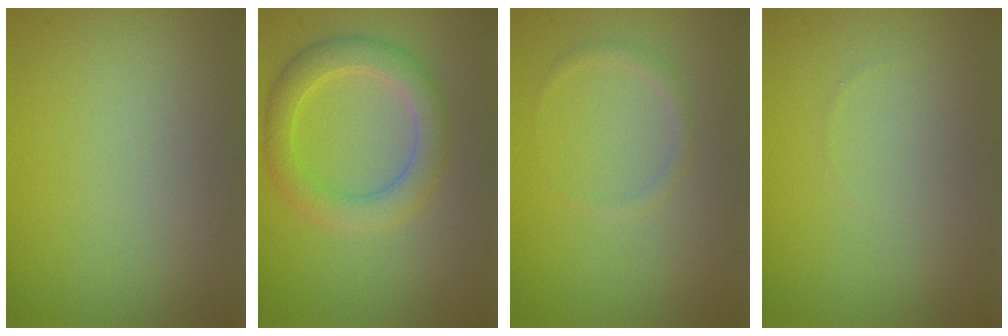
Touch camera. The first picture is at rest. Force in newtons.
{"total": 4.1, "press": 4.1, "slide": 0.3}
{"total": 0.9, "press": 0.9, "slide": 0.1}
{"total": 0.0}